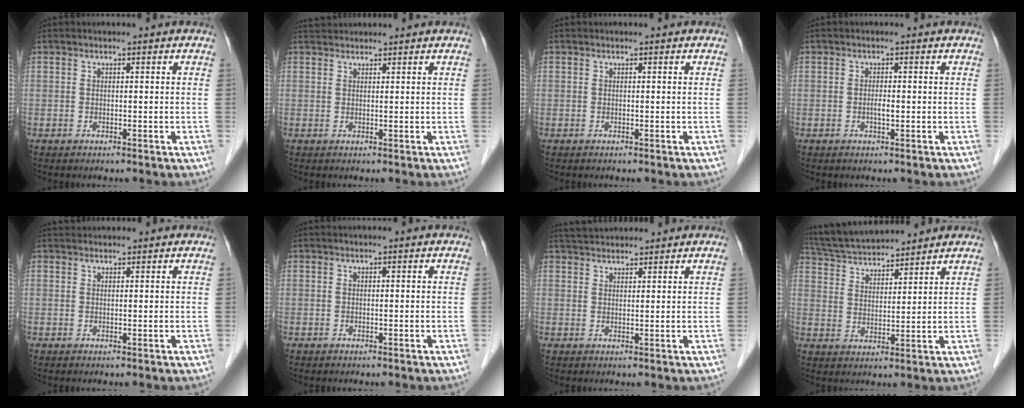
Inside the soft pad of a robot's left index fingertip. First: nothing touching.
{"total": 2.7, "force": [2.7, 0.3, 0.3], "torque": [-0.007, 0.030, 0.050]}
{"total": 0.0}
{"total": 1.0, "force": [-0.2, 0.2, 1.0], "torque": [-0.020, -0.001, -0.003]}
{"total": 2.6, "force": [2.5, 0.5, 0.4], "torque": [-0.006, 0.031, 0.040]}
{"total": 0.0}
{"total": 5.6, "force": [5.3, 1.0, 1.5], "torque": [-0.026, 0.038, 0.088]}
{"total": 13.6, "force": [12.6, 2.2, 4.4], "torque": [-0.086, 0.033, 0.221]}